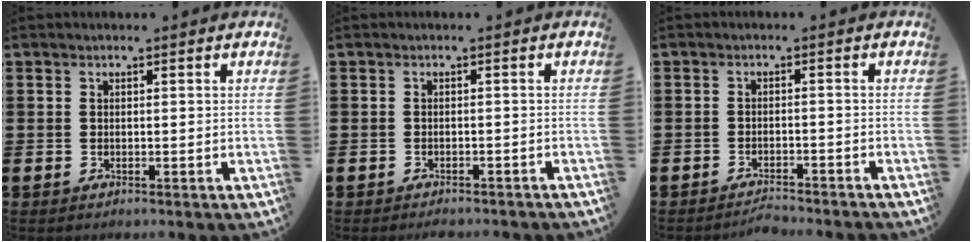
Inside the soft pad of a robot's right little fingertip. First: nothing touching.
{"total": 0.9, "force": [-0.9, 0.0, 0.1], "torque": [-0.004, 0.000, -0.018]}
{"total": 1.8, "force": [-1.7, -0.1, 0.1], "torque": [-0.006, 0.004, -0.035]}